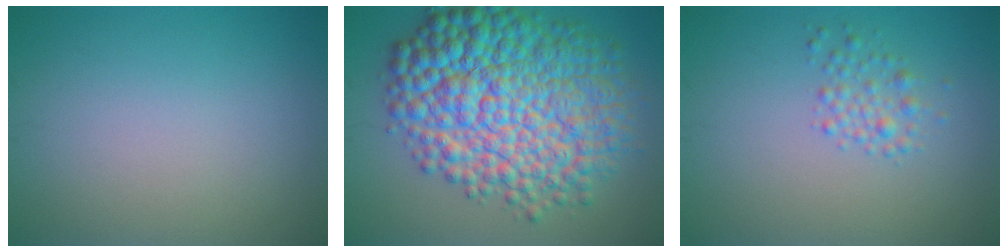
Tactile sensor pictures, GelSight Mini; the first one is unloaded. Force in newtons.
{"total": 13.5, "press": 13.5, "slide": 0.1}
{"total": 1.8, "press": 1.8, "slide": 0.1}